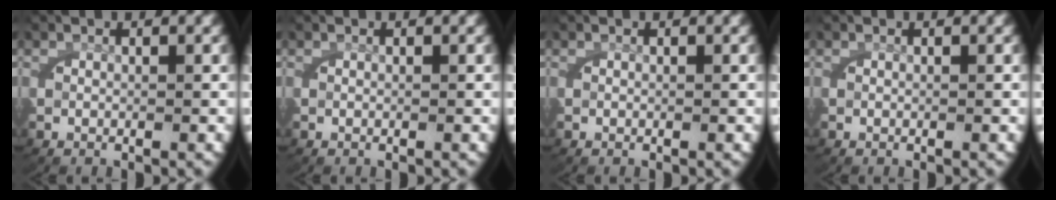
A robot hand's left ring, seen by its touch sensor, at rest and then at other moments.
{"total": 0.0}
{"total": 0.0}
{"total": 0.0}